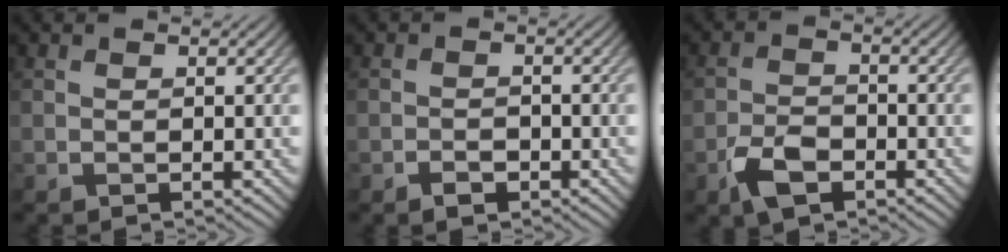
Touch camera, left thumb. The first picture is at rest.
{"total": 2.0, "force": [-1.3, 1.1, 1.1], "torque": [-0.016, 0.001, -0.023]}
{"total": 4.8, "force": [-2.8, 2.7, 2.9], "torque": [-0.060, -0.004, -0.060]}